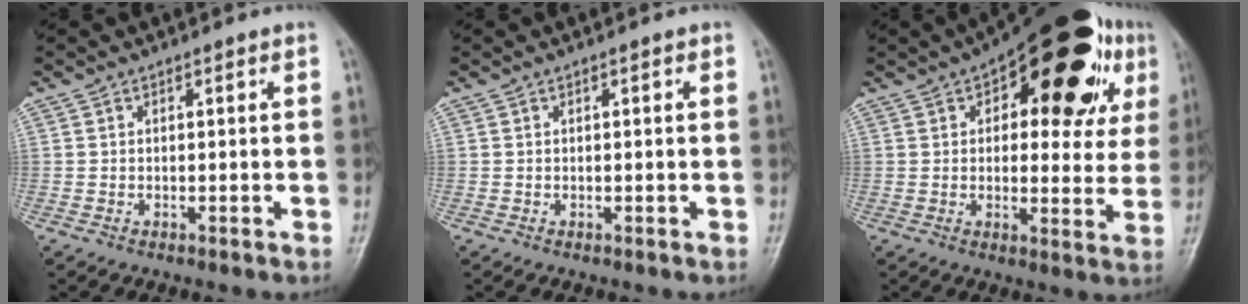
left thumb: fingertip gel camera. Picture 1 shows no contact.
{"total": 0.6, "force": [0.2, 0.3, 0.5], "torque": [-0.005, 0.002, 0.002]}
{"total": 23.6, "force": [9.5, 10.9, 18.7], "torque": [-0.218, 0.011, 0.125]}